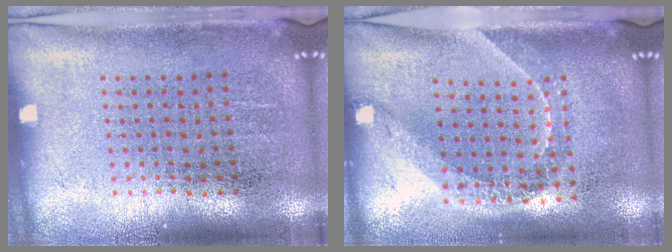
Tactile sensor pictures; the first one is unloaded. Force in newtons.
{"total": 1.6, "press": 1.3, "slide": 0.9}